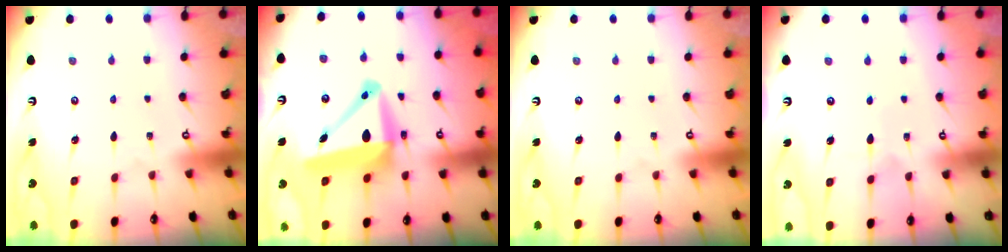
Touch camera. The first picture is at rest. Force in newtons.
{"total": 12.7, "press": 12.4, "slide": 2.6}
{"total": 0.0}
{"total": 5.7, "press": 5.7, "slide": 0.5}